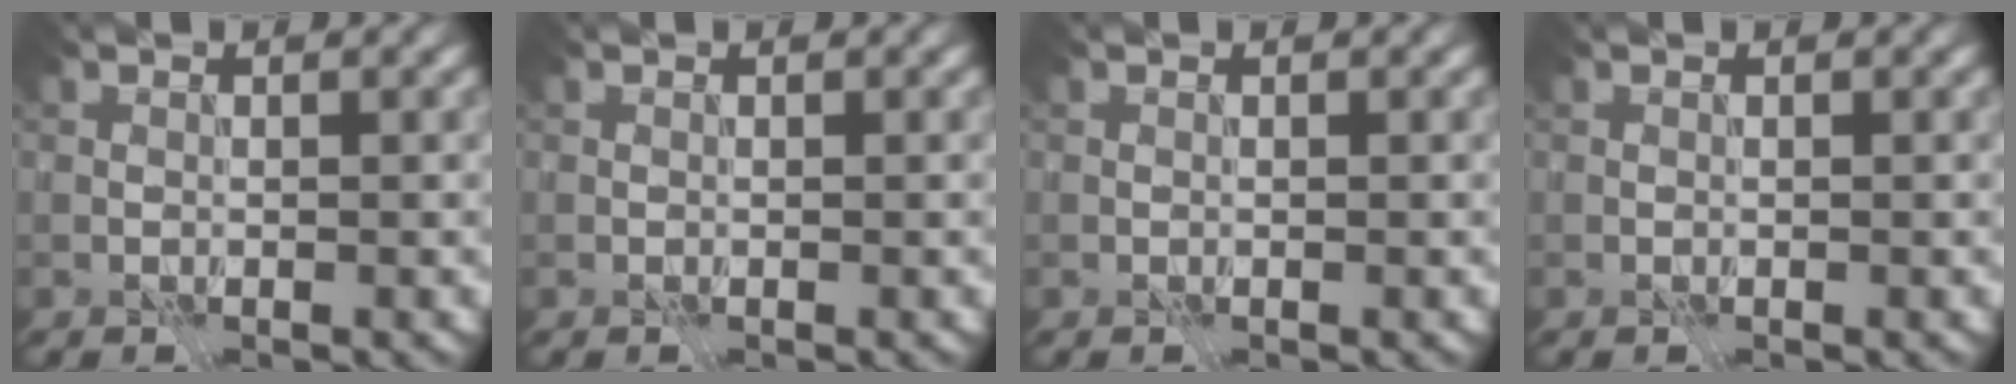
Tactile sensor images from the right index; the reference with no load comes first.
{"total": 0.0}
{"total": 0.0}
{"total": 0.0}